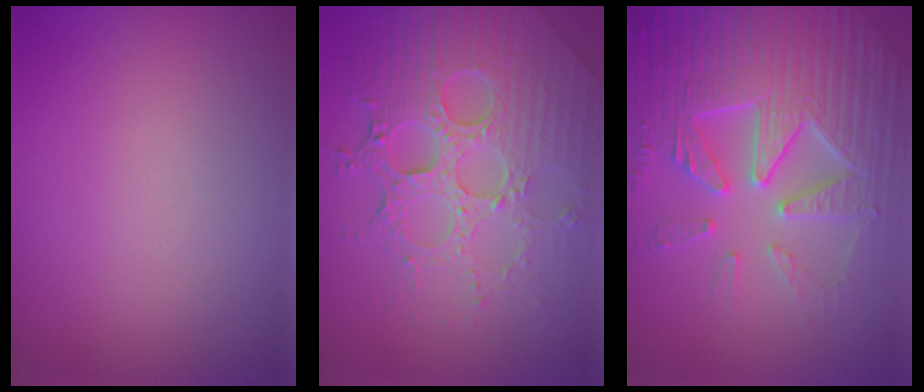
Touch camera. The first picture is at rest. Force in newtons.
{"total": 8.3, "press": 6.0, "slide": 5.7}
{"total": 7.7, "press": 7.6, "slide": 1.5}